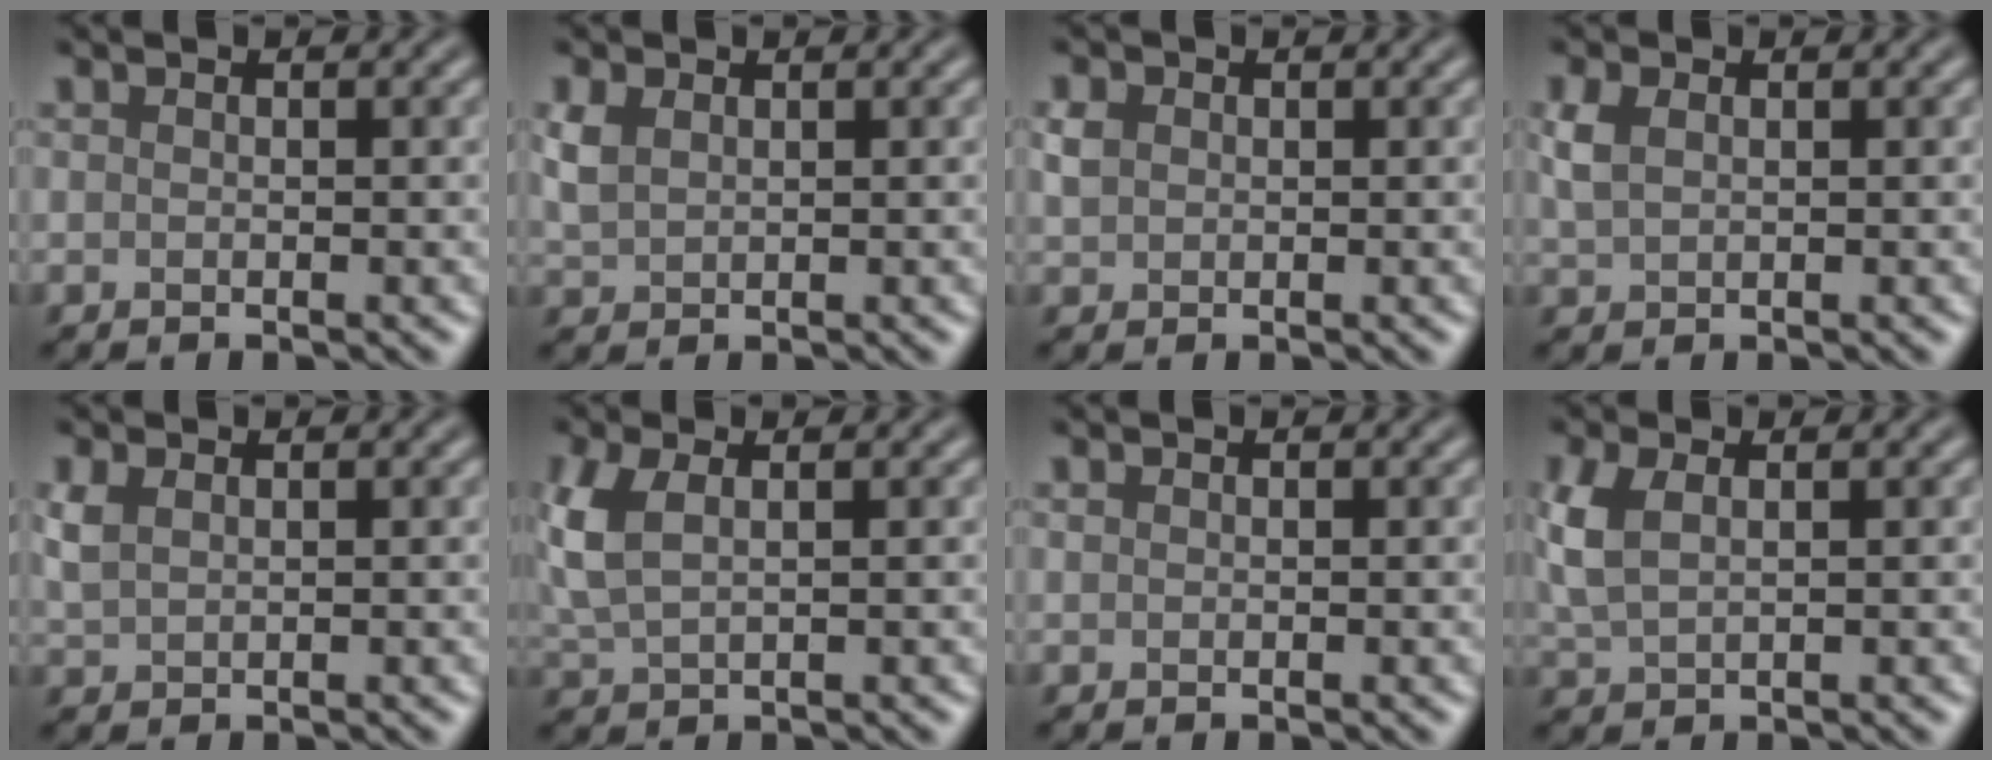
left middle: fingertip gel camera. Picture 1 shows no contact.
{"total": 2.2, "force": [0.9, 1.5, 1.3], "torque": [-0.034, 0.002, 0.022]}
{"total": 1.6, "force": [0.5, 1.4, 0.6], "torque": [-0.014, 0.004, 0.007]}
{"total": 2.1, "force": [0.7, 1.4, 1.4], "torque": [-0.037, 0.002, 0.017]}
{"total": 1.9, "force": [0.8, 1.2, 1.2], "torque": [-0.034, 0.001, 0.020]}
{"total": 3.9, "force": [1.2, 2.0, 3.1], "torque": [-0.086, 0.006, 0.025]}
{"total": 0.0}
{"total": 3.5, "force": [1.1, 2.0, 2.7], "torque": [-0.075, 0.005, 0.023]}